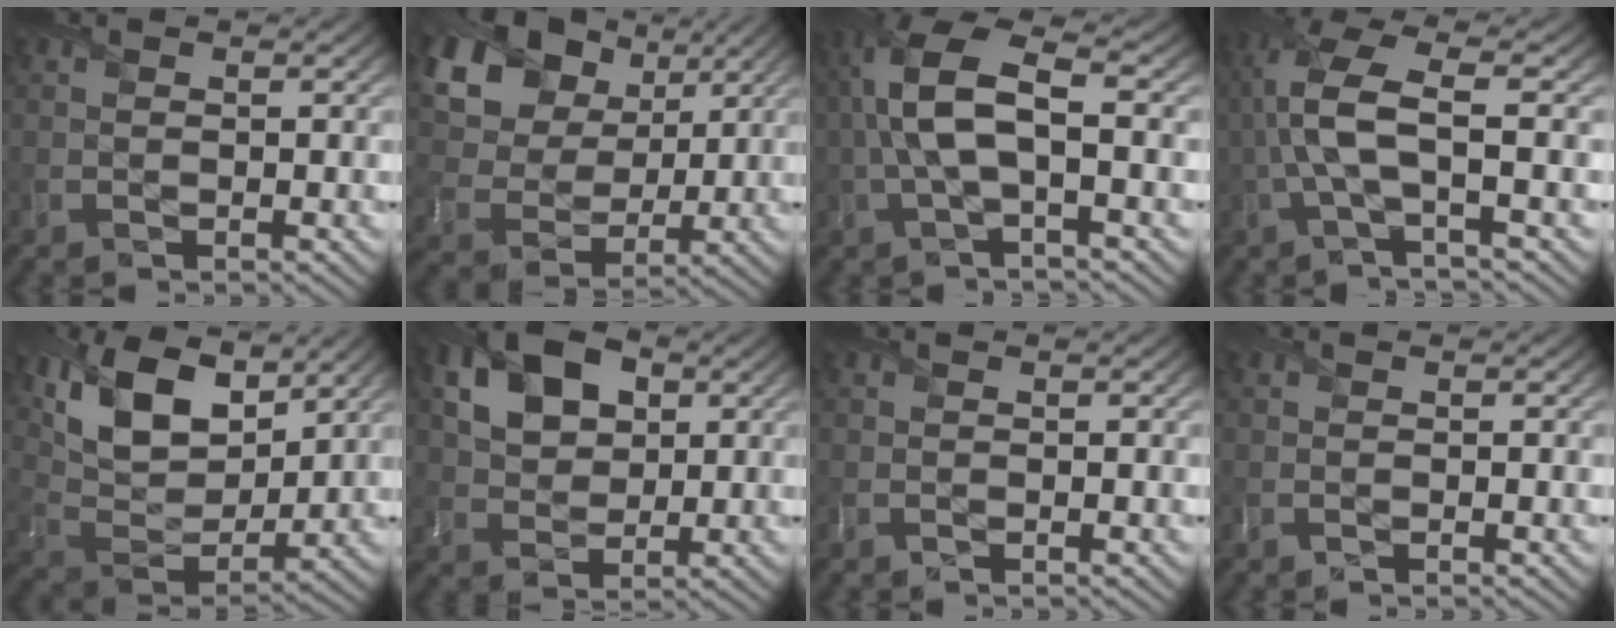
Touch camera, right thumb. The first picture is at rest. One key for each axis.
{"total": 18.7, "fx": 8.5, "fy": 13.3, "fz": 9.9, "tx": -0.265, "ty": 0.048, "tz": 0.179}
{"total": 9.5, "fx": 0.0, "fy": 3.7, "fz": 8.8, "tx": -0.205, "ty": 0.015, "tz": -0.008}
{"total": 8.0, "fx": -0.5, "fy": 2.3, "fz": 7.7, "tx": -0.184, "ty": 0.017, "tz": -0.019}
{"total": 13.1, "fx": 6.9, "fy": 7.2, "fz": 8.6, "tx": -0.197, "ty": 0.003, "tz": 0.123}
{"total": 10.1, "fx": 3.5, "fy": 6.7, "fz": 6.6, "tx": -0.152, "ty": 0.017, "tz": 0.052}
{"total": 0.0}
{"total": 0.0}